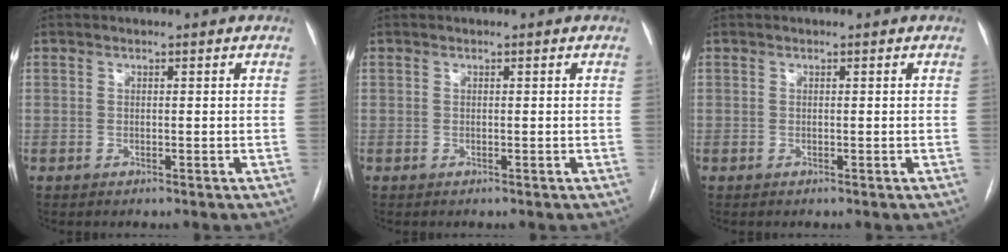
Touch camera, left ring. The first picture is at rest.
{"total": 0.0}
{"total": 0.0}